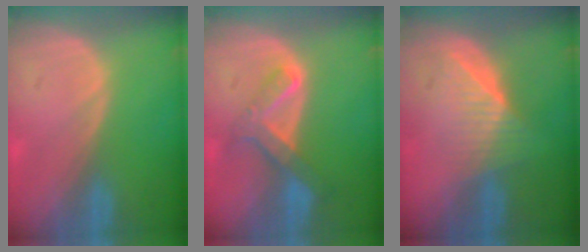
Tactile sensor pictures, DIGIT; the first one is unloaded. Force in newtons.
{"total": 6.8, "press": 5.8, "slide": 3.5}
{"total": 6.3, "press": 5.9, "slide": 2.3}